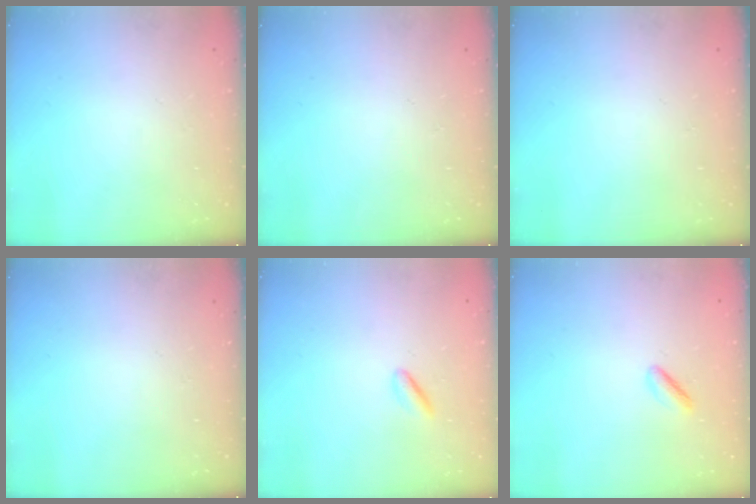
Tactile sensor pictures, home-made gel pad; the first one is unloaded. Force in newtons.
{"total": 0.0}
{"total": 0.0}
{"total": 0.0}
{"total": 2.4, "press": 2.2, "slide": 1.0}
{"total": 1.1, "press": 0.8, "slide": 0.8}